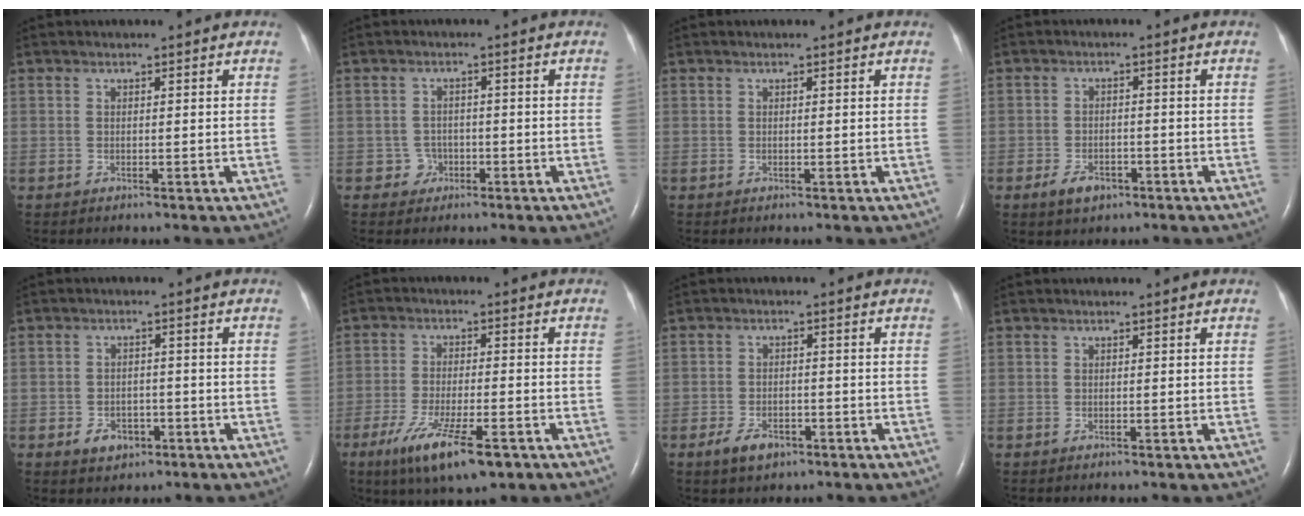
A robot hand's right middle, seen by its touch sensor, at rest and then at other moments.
{"total": 2.3, "force": [-1.0, 2.1, 0.0], "torque": [0.008, 0.011, -0.018]}
{"total": 0.0}
{"total": 4.5, "force": [-2.6, 2.6, 2.7], "torque": [-0.050, 0.000, -0.036]}
{"total": 4.1, "force": [-2.0, 2.9, 2.1], "torque": [-0.034, 0.003, -0.025]}
{"total": 11.2, "force": [-6.5, 2.4, 8.8], "torque": [-0.160, -0.023, -0.106]}
{"total": 4.4, "force": [-2.7, 2.3, 2.7], "torque": [-0.054, -0.001, -0.041]}
{"total": 0.0}